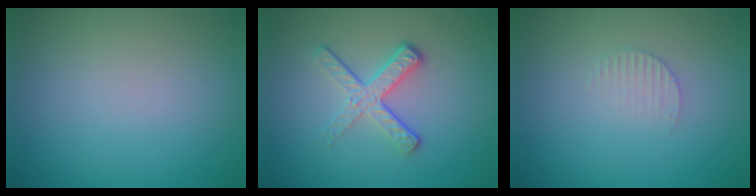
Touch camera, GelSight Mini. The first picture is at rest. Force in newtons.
{"total": 3.9, "press": 2.6, "slide": 2.9}
{"total": 1.3, "press": 1.2, "slide": 0.4}